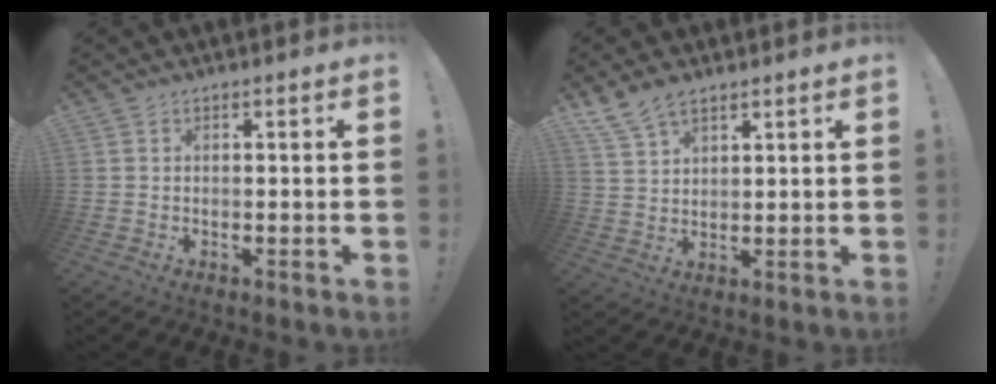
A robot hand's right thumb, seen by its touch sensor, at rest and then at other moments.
{"total": 7.3, "force": [5.7, 3.3, 3.2], "torque": [-0.065, -0.024, 0.111]}